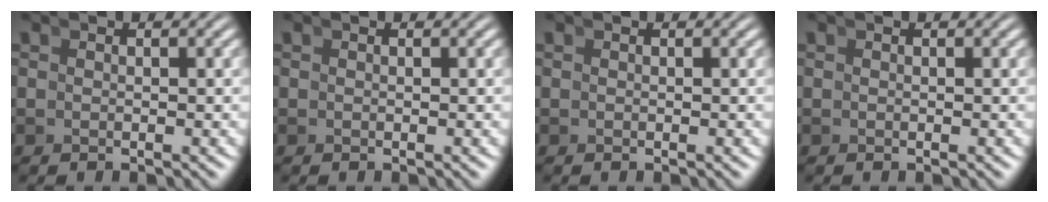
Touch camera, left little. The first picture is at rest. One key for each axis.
{"total": 0.0}
{"total": 0.0}
{"total": 0.0}